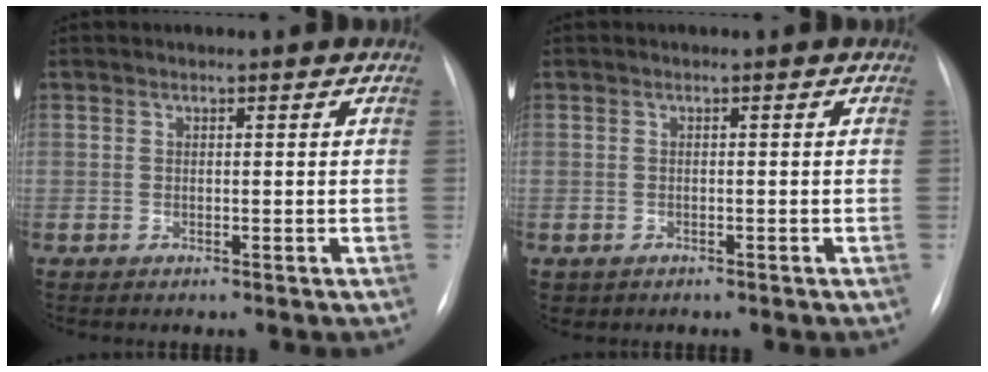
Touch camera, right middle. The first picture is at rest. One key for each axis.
{"total": 0.6, "fx": -0.4, "fy": 0.5, "fz": 0.1, "tx": -0.013, "ty": 0.000, "tz": -0.001}